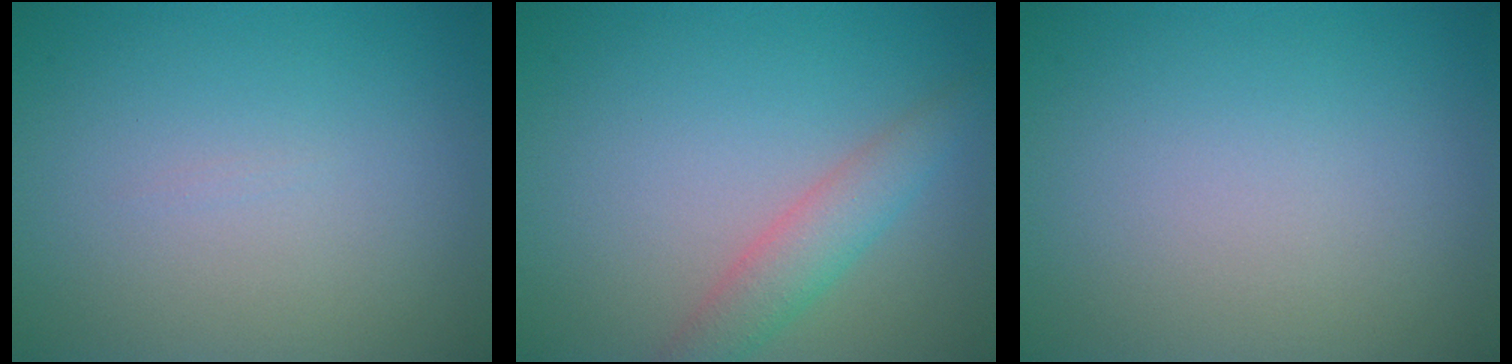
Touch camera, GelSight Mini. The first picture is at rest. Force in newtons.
{"total": 2.9, "press": 2.9, "slide": 0.1}
{"total": 0.0}